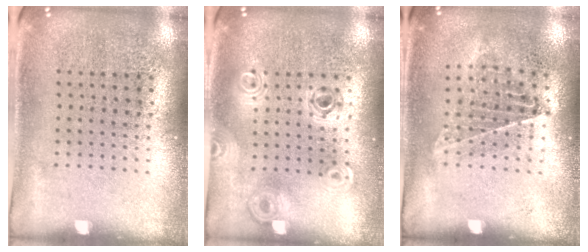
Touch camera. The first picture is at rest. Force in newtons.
{"total": 0.8, "press": 0.8, "slide": 0.2}
{"total": 1.0, "press": 0.9, "slide": 0.3}